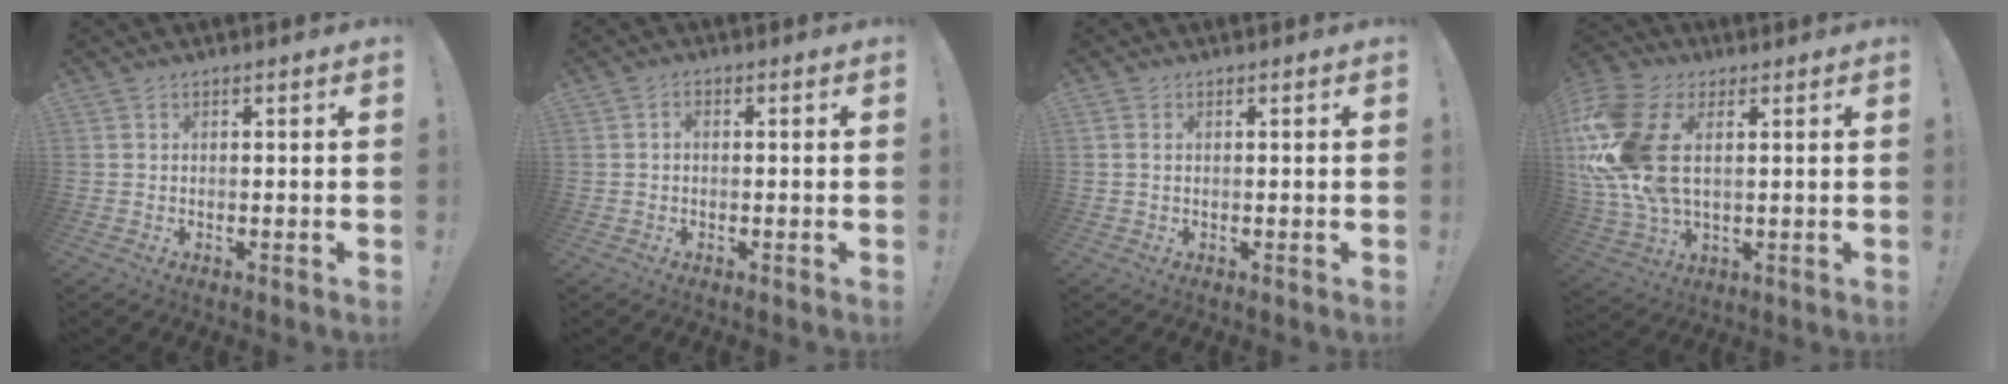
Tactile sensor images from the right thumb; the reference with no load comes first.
{"total": 1.2, "force": [-0.6, 0.8, 0.7], "torque": [-0.016, 0.007, -0.010]}
{"total": 0.9, "force": [0.4, 0.5, 0.6], "torque": [-0.013, 0.002, 0.007]}
{"total": 20.4, "force": [4.1, 12.6, 15.5], "torque": [-0.317, -0.010, 0.076]}